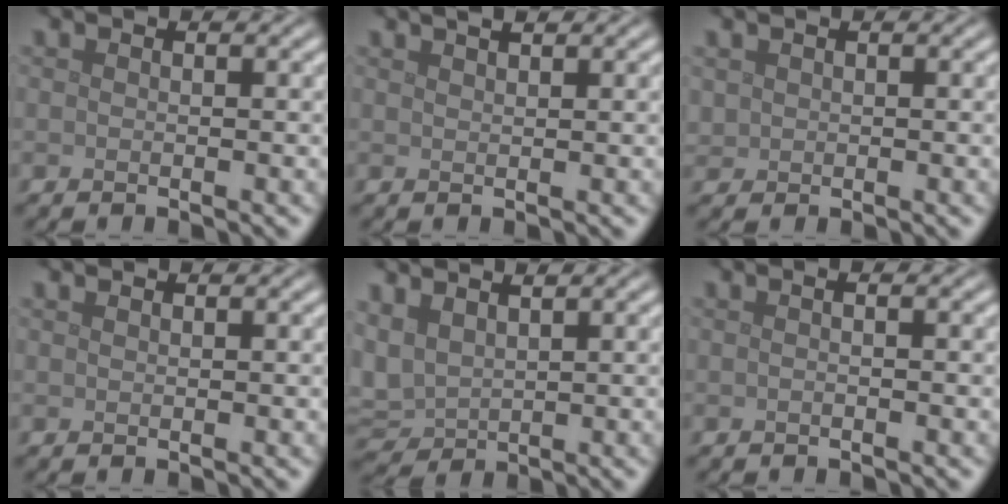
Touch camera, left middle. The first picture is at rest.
{"total": 1.8, "force": [1.4, 0.6, 1.1], "torque": [-0.002, 0.002, 0.007]}
{"total": 0.8, "force": [0.5, 0.7, 0.0], "torque": [0.000, -0.002, 0.012]}
{"total": 0.0}
{"total": 3.6, "force": [1.8, 2.3, 2.2], "torque": [-0.057, 0.006, 0.036]}
{"total": 1.1, "force": [0.1, 0.4, 1.1], "torque": [-0.013, -0.007, -0.008]}